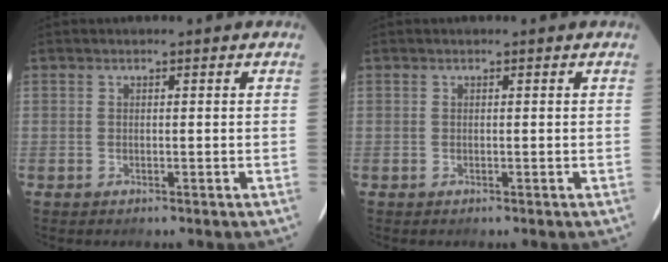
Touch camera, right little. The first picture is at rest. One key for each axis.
{"total": 0.0}